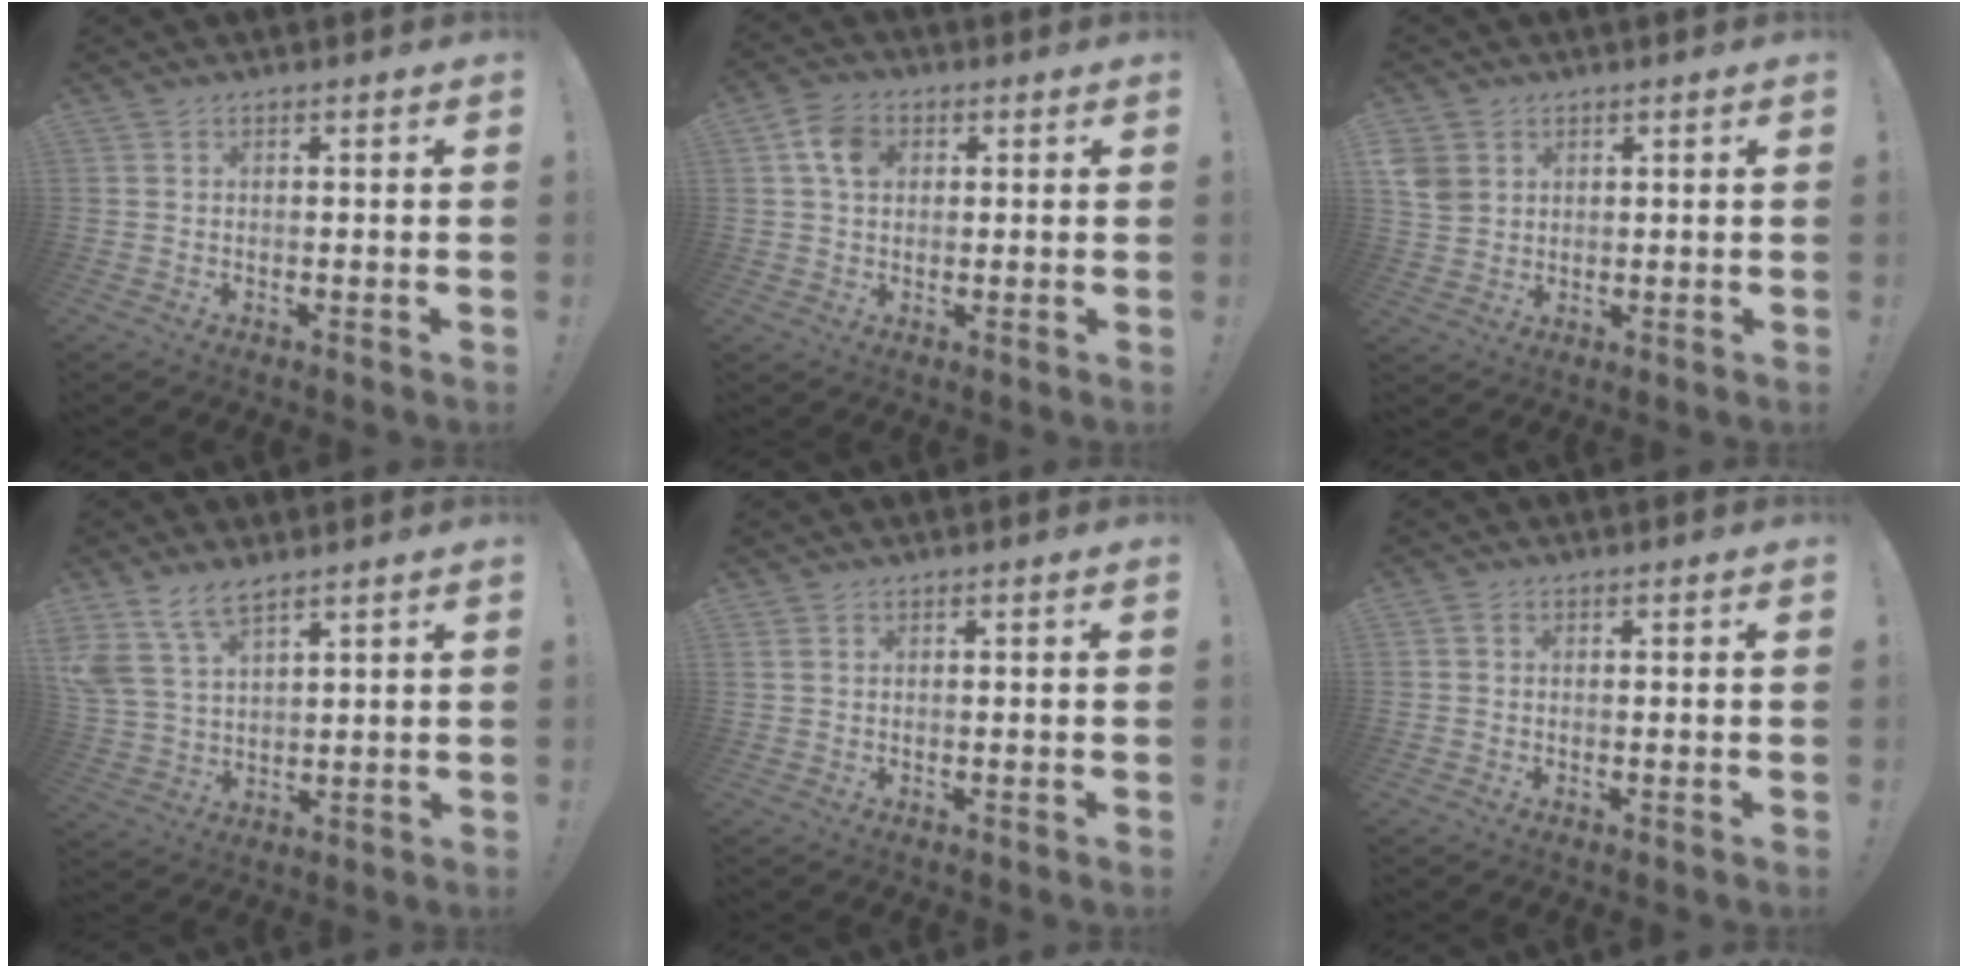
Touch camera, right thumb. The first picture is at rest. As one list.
[{"total": 8.0, "force": [2.3, 6.1, 4.6], "torque": [-0.079, 0.005, 0.043]}, {"total": 5.7, "force": [2.5, 4.7, 2.2], "torque": [-0.049, -0.010, 0.047]}, {"total": 9.8, "force": [7.1, 4.6, 4.9], "torque": [-0.104, -0.033, 0.141]}, {"total": 0.8, "force": [0.4, 0.4, 0.5], "torque": [-0.015, 0.004, 0.009]}, {"total": 1.0, "force": [0.0, 0.9, 0.5], "torque": [-0.011, 0.004, 0.000]}]